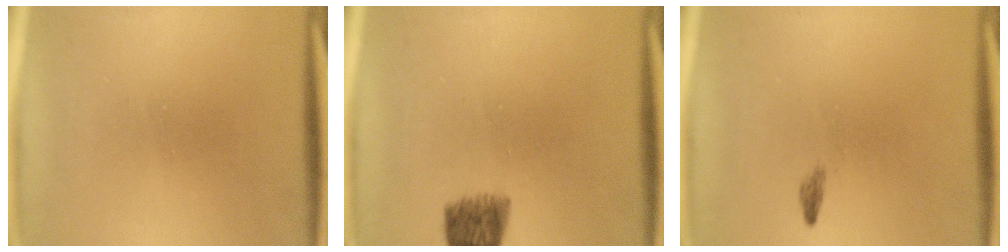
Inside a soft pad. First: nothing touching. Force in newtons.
{"total": 5.7}
{"total": 0.5}